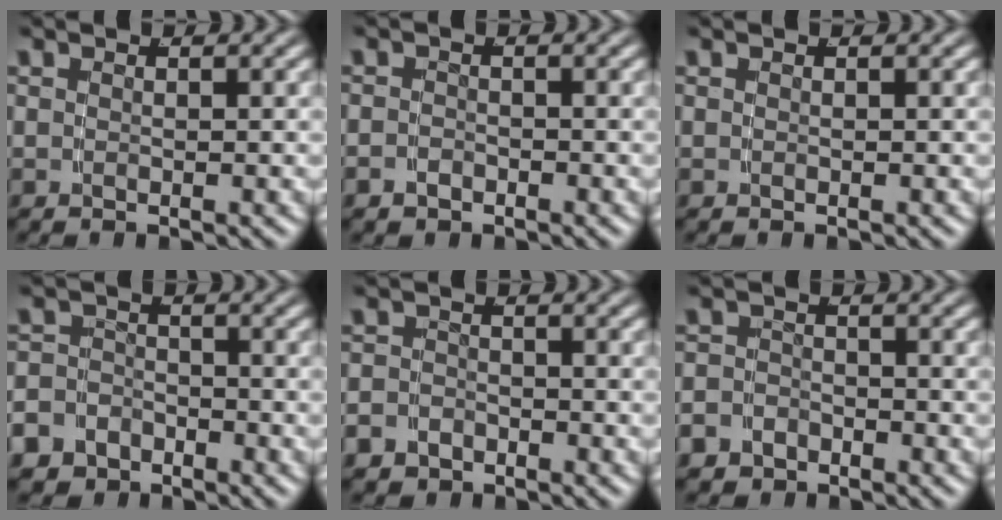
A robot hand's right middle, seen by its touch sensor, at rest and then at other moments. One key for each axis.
{"total": 1.4, "fx": -1.2, "fy": 0.8, "fz": 0.2, "tx": -0.009, "ty": -0.014, "tz": -0.015}
{"total": 0.0}
{"total": 5.8, "fx": -3.4, "fy": 4.6, "fz": 1.0, "tx": -0.028, "ty": -0.022, "tz": -0.061}
{"total": 2.9, "fx": -2.1, "fy": 2.0, "fz": 0.2, "tx": -0.012, "ty": -0.017, "tz": -0.032}
{"total": 3.3, "fx": -2.4, "fy": 2.2, "fz": 0.2, "tx": -0.010, "ty": -0.016, "tz": -0.040}